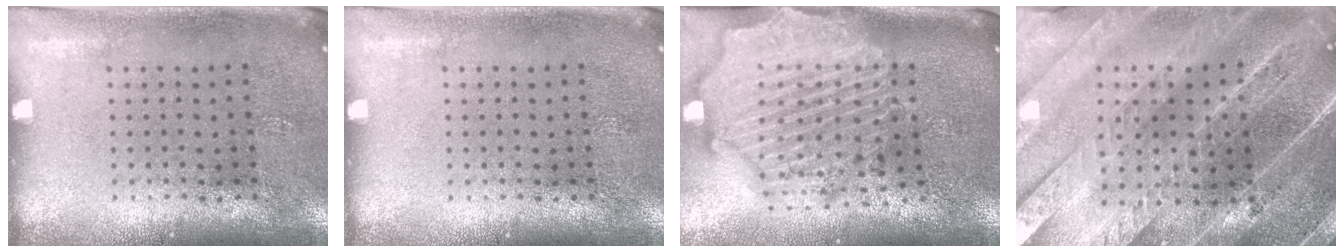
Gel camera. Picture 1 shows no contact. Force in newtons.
{"total": 0.0}
{"total": 3.3, "press": 2.8, "slide": 1.7}
{"total": 5.0, "press": 4.4, "slide": 2.4}